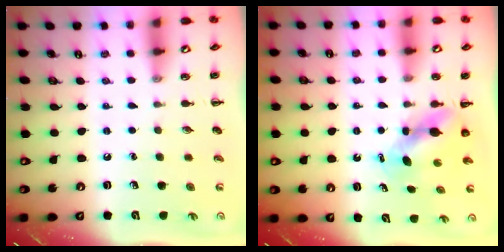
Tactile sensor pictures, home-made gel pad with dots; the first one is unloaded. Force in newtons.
{"total": 5.7, "press": 5.7, "slide": 0.2}